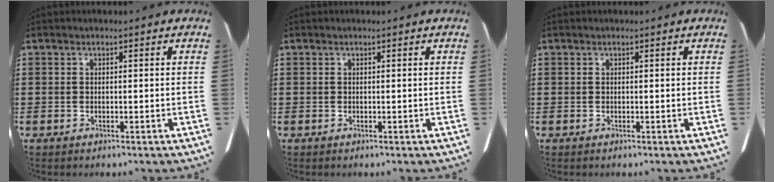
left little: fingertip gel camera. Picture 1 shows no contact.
{"total": 0.0}
{"total": 0.0}